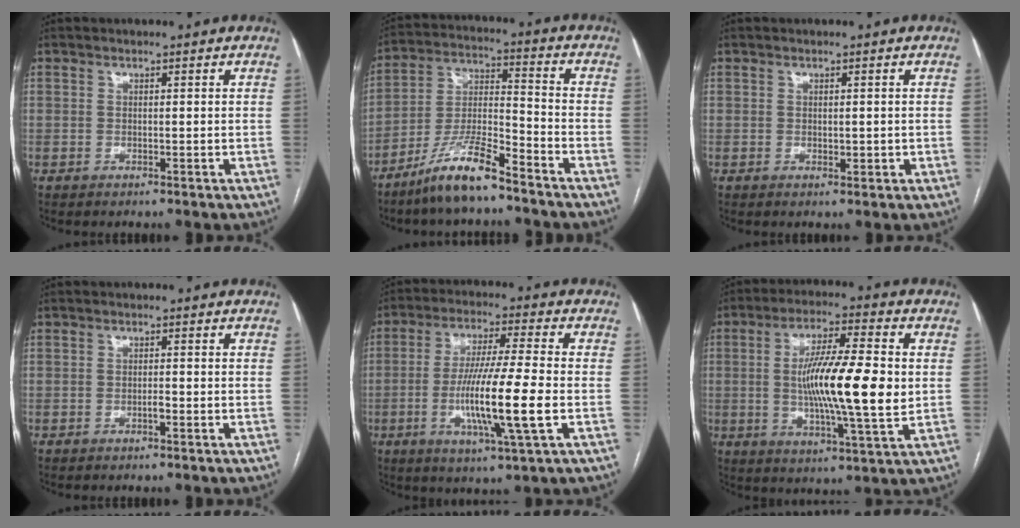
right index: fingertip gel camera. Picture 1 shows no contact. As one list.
[{"total": 11.0, "force": [-8.3, 1.3, 7.1], "torque": [-0.144, -0.009, -0.159]}, {"total": 1.4, "force": [-0.1, 0.7, 1.3], "torque": [-0.019, -0.003, 0.002]}, {"total": 1.0, "force": [-0.5, 0.2, 0.9], "torque": [-0.017, 0.001, -0.009]}, {"total": 13.4, "force": [-2.9, 0.1, 13.0], "torque": [-0.247, -0.015, -0.058]}, {"total": 15.3, "force": [0.4, 1.7, 15.2], "torque": [-0.266, -0.003, 0.001]}]